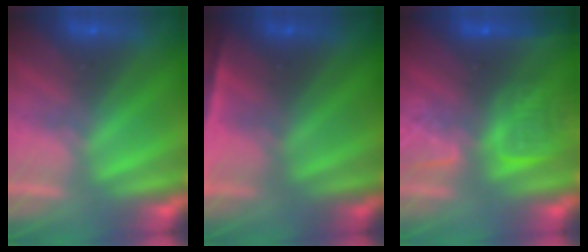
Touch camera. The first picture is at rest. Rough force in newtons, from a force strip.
{"total": 4.8}
{"total": 8.0}